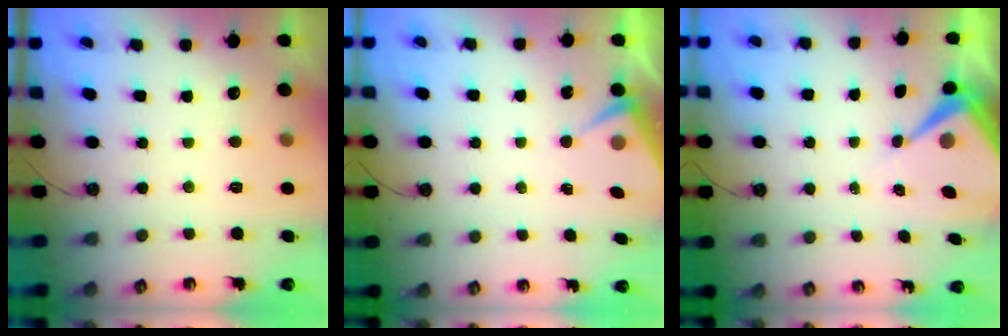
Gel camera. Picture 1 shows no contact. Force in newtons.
{"total": 4.8, "press": 4.7, "slide": 0.6}
{"total": 7.8, "press": 7.8, "slide": 0.8}